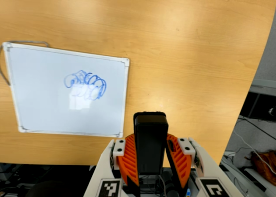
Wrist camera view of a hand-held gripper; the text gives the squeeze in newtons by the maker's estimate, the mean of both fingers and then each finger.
{"total": 7.0, "left": 5.7, "right": 8.3}